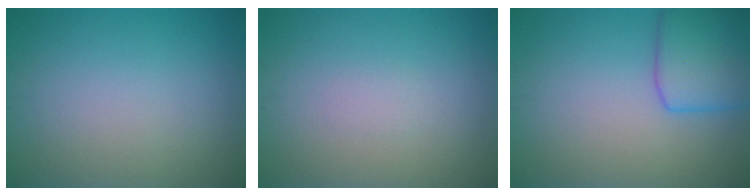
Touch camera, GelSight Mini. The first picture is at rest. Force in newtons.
{"total": 0.6, "press": 0.6, "slide": 0.0}
{"total": 5.0, "press": 5.0, "slide": 0.3}